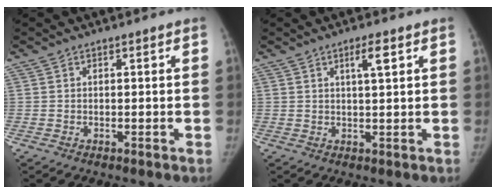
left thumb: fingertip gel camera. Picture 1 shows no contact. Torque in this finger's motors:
{"motor_torque": [-0.48, 0.13, 0.32, 0.23, -0.02]}